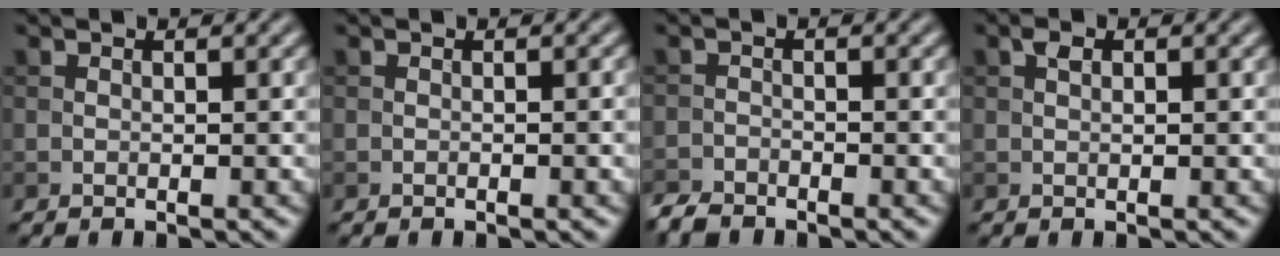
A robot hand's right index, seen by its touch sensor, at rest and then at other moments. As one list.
[{"total": 1.0, "force": [-0.3, 0.2, 0.9], "torque": [-0.011, 0.000, -0.004]}, {"total": 2.1, "force": [-2.0, 0.5, 0.3], "torque": [-0.007, -0.005, -0.045]}, {"total": 1.0, "force": [0.3, 0.5, 0.8], "torque": [-0.015, 0.001, 0.005]}]